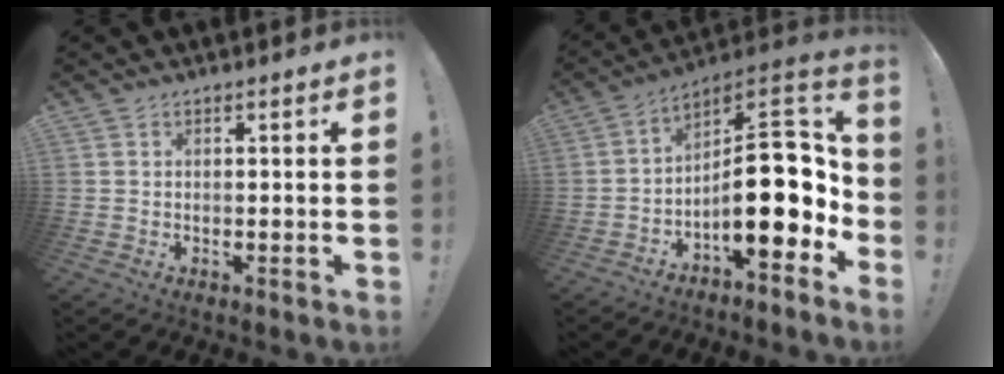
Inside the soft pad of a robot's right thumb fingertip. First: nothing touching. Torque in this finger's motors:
{"motor_torque": [3.05, 1.96, 2.01, -0.76, 0.11]}